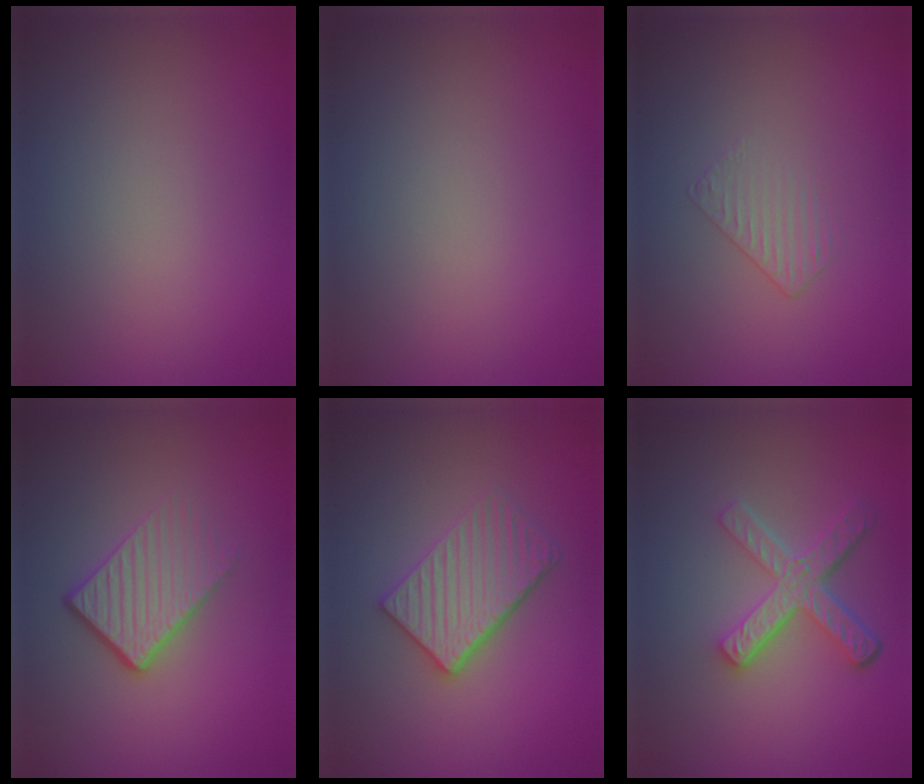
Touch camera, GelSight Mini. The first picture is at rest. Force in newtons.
{"total": 0.0}
{"total": 1.0, "press": 0.3, "slide": 1.0}
{"total": 4.2, "press": 2.7, "slide": 3.2}
{"total": 4.4, "press": 3.5, "slide": 2.7}
{"total": 4.8, "press": 3.6, "slide": 3.3}